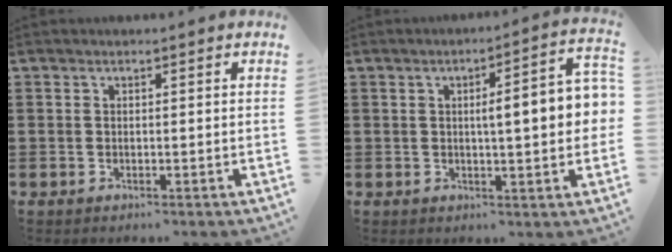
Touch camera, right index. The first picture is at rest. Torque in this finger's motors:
{"motor_torque": [1.55, -0.59, 0.35, 0.10]}